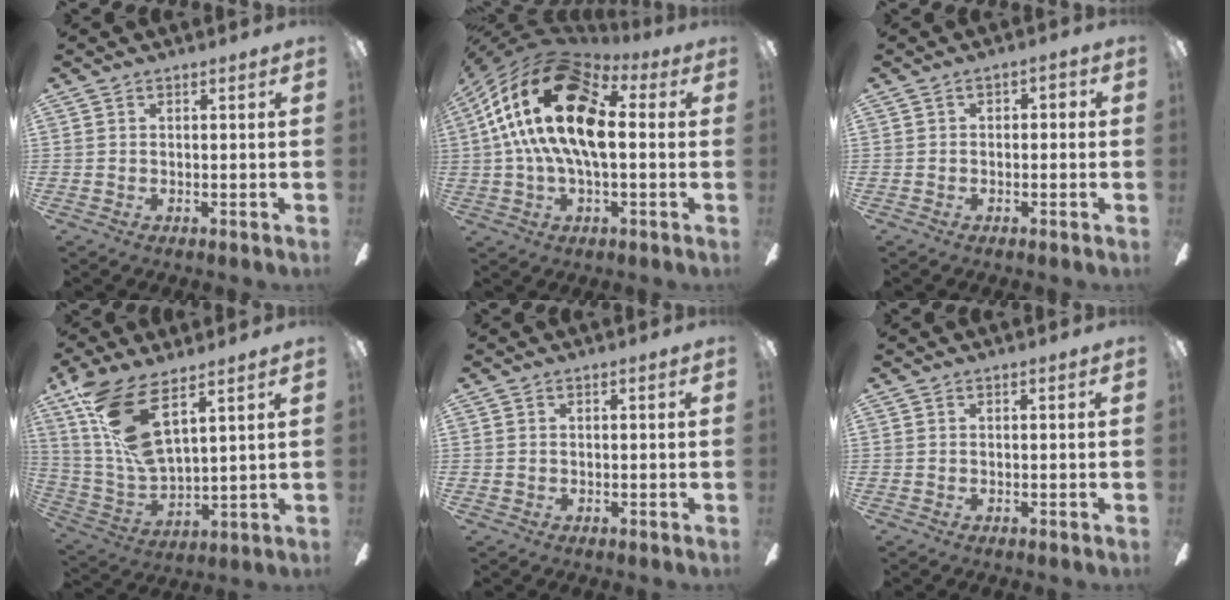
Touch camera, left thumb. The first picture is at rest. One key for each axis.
{"total": 22.9, "fx": 4.7, "fy": 12.2, "fz": 18.8, "tx": -0.378, "ty": -0.007, "tz": 0.077}
{"total": 2.1, "fx": -1.2, "fy": 1.5, "fz": 0.8, "tx": -0.013, "ty": 0.011, "tz": -0.024}
{"total": 16.1, "fx": 9.3, "fy": 5.4, "fz": 12.0, "tx": -0.267, "ty": -0.041, "tz": 0.167}
{"total": 0.8, "fx": 0.1, "fy": 0.7, "fz": 0.2, "tx": -0.003, "ty": 0.005, "tz": 0.000}
{"total": 0.0}